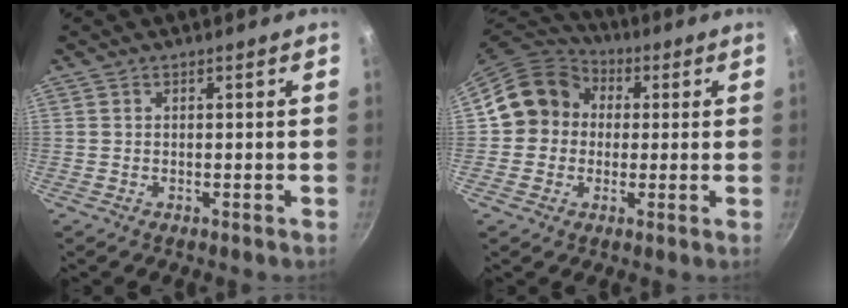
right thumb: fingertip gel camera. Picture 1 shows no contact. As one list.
[{"total": 12.5, "force": [1.3, 11.2, 5.3], "torque": [-0.058, 0.030, 0.003]}]